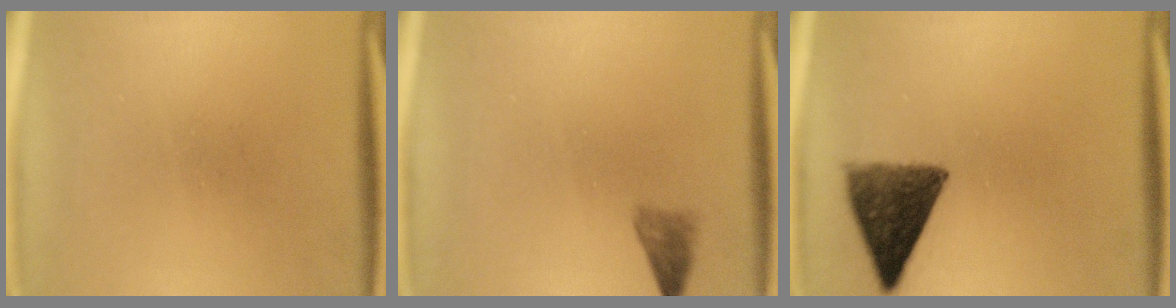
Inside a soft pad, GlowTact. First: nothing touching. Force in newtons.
{"total": 1.9}
{"total": 9.3}